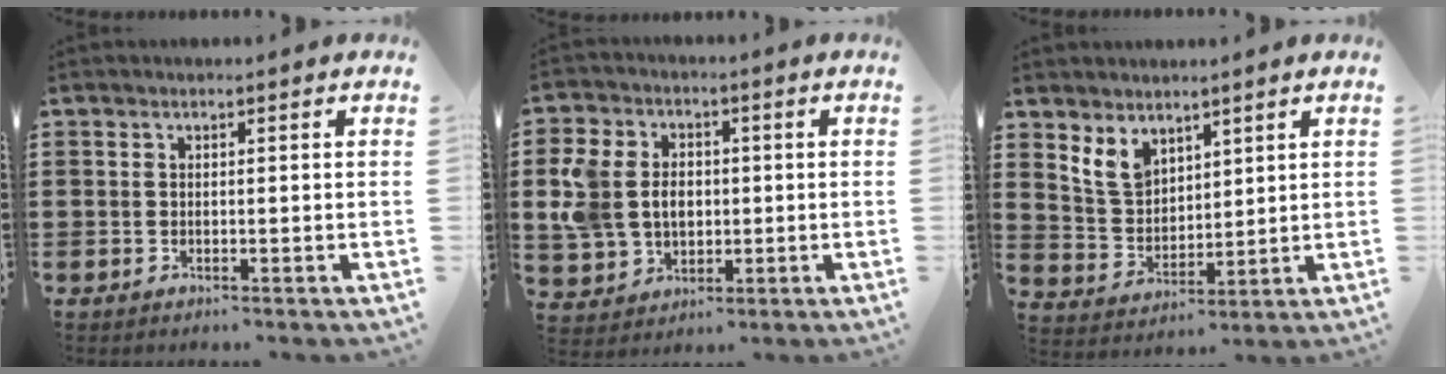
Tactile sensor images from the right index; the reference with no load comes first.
{"total": 7.9, "force": [0.5, 6.6, 4.4], "torque": [-0.134, 0.013, 0.004]}
{"total": 5.7, "force": [3.9, 3.6, 2.1], "torque": [-0.062, 0.003, 0.076]}